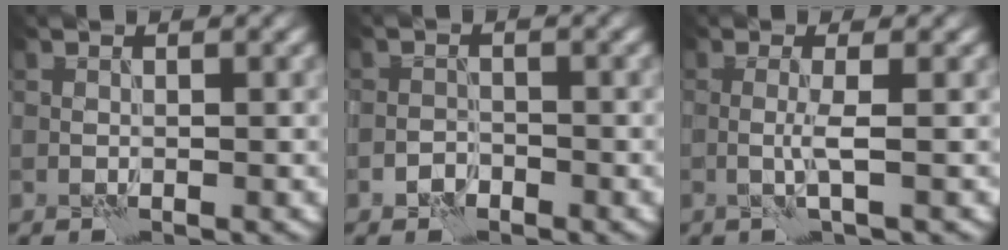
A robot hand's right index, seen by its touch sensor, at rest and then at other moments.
{"total": 1.4, "force": [-1.1, 0.9, 0.4], "torque": [-0.004, 0.005, -0.022]}
{"total": 1.5, "force": [0.1, -0.1, 1.5], "torque": [-0.032, -0.004, -0.002]}